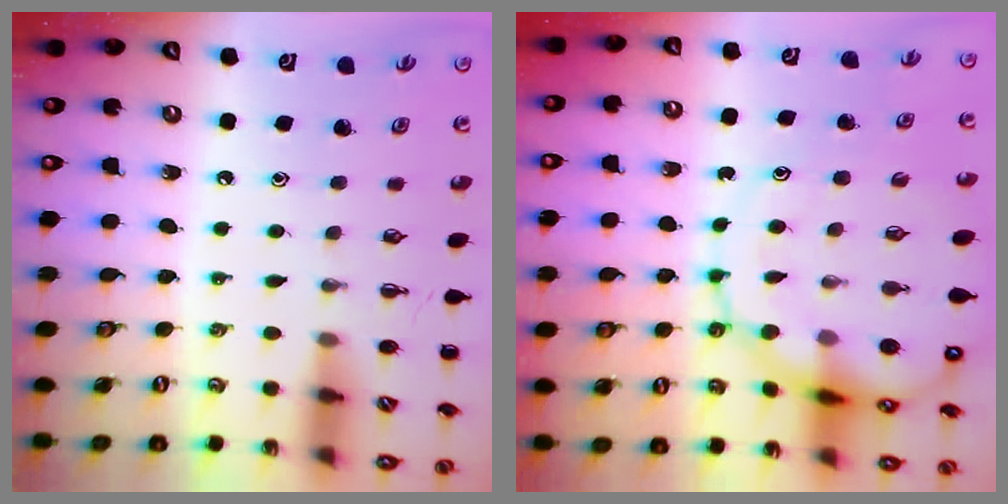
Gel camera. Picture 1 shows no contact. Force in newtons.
{"total": 15.9, "press": 15.6, "slide": 3.3}